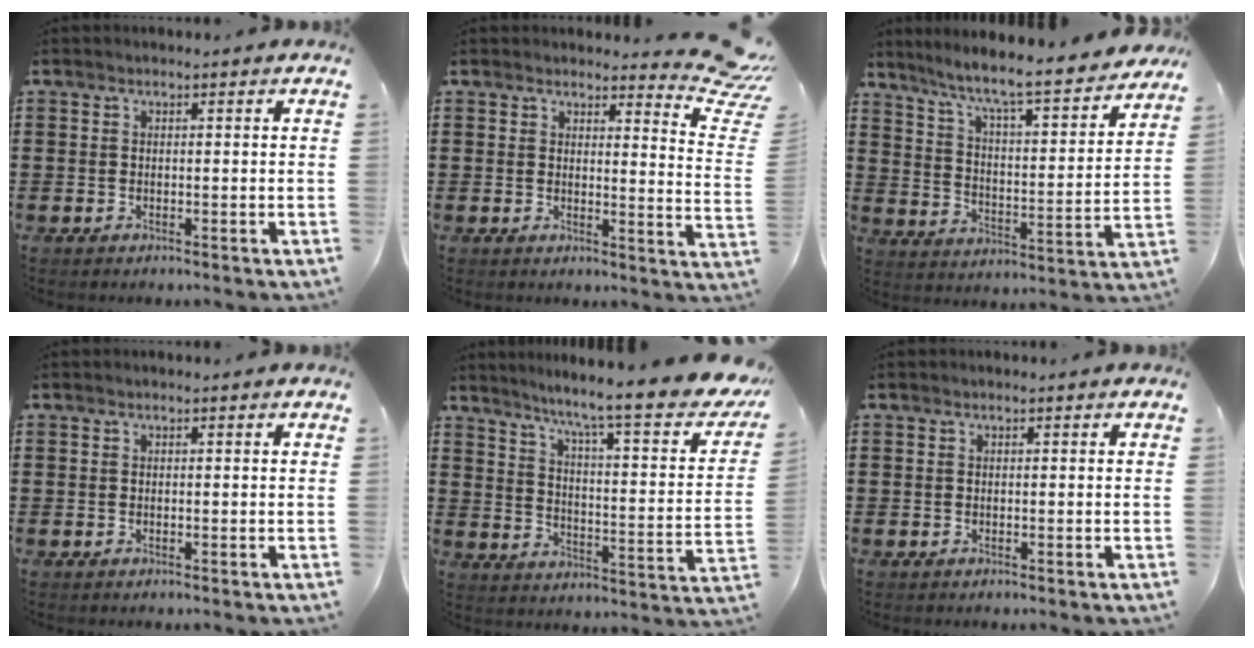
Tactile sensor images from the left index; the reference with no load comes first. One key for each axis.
{"total": 5.8, "fx": 5.1, "fy": 0.9, "fz": 2.7, "tx": -0.032, "ty": -0.036, "tz": 0.084}
{"total": 6.8, "fx": 5.9, "fy": -0.4, "fz": 3.3, "tx": -0.090, "ty": -0.052, "tz": 0.091}
{"total": 0.0}
{"total": 8.0, "fx": 6.3, "fy": -0.1, "fz": 5.0, "tx": -0.099, "ty": -0.058, "tz": 0.089}
{"total": 0.0}